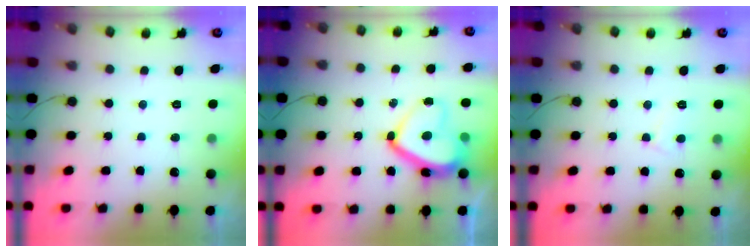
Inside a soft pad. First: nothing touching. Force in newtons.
{"total": 13.8, "press": 13.8, "slide": 1.4}
{"total": 2.9, "press": 2.9, "slide": 0.3}